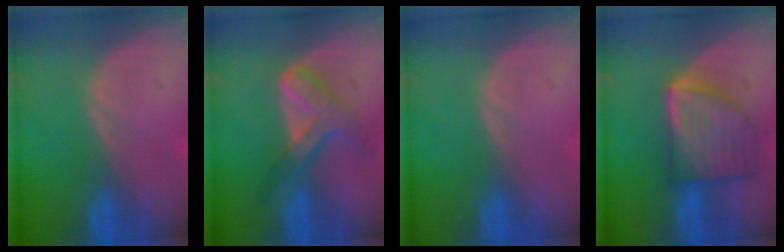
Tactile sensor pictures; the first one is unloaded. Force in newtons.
{"total": 7.3, "press": 6.2, "slide": 3.8}
{"total": 0.0}
{"total": 9.1, "press": 9.1, "slide": 0.6}